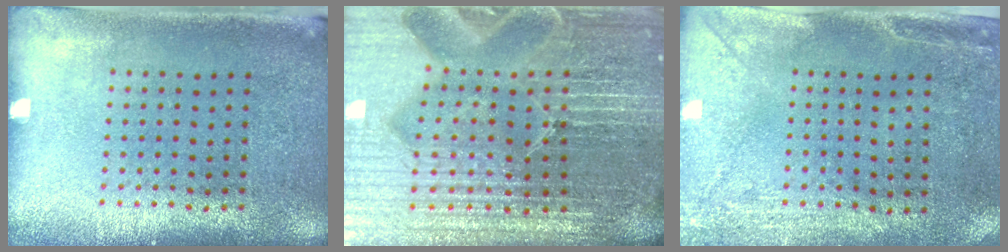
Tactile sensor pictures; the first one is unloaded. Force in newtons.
{"total": 7.2, "press": 6.3, "slide": 3.4}
{"total": 3.0, "press": 2.4, "slide": 1.8}